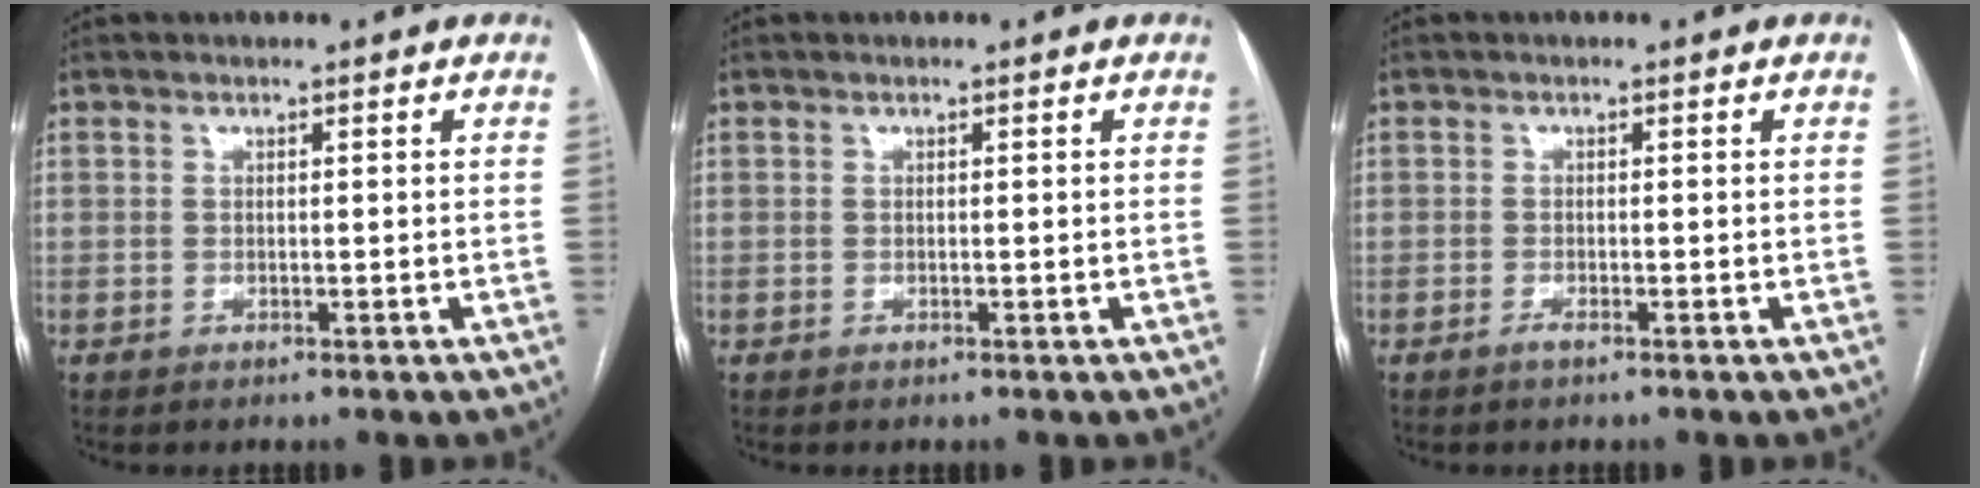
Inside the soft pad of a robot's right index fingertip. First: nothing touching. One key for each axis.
{"total": 0.0}
{"total": 0.9, "fx": -0.7, "fy": 0.0, "fz": 0.6, "tx": -0.013, "ty": -0.001, "tz": -0.014}